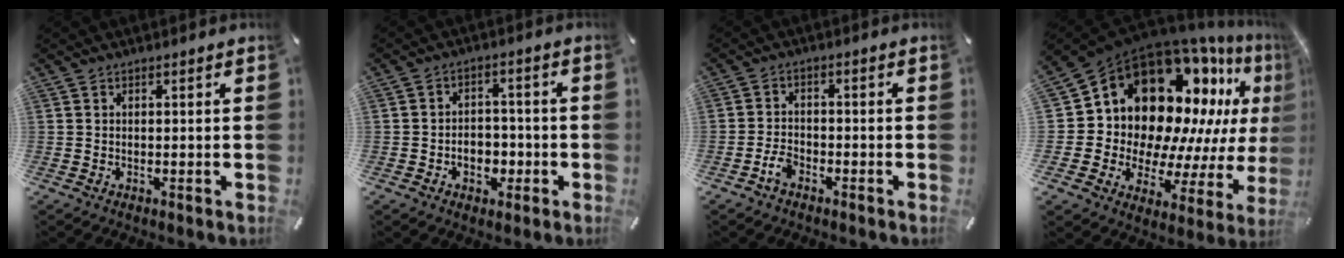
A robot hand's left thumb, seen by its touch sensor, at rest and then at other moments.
{"total": 5.6, "force": [-1.9, 4.7, 2.5], "torque": [-0.044, 0.014, -0.032]}
{"total": 3.6, "force": [-2.5, 2.0, 1.7], "torque": [-0.035, 0.012, -0.048]}
{"total": 20.3, "force": [11.1, 13.9, 9.9], "torque": [-0.141, -0.130, 0.222]}